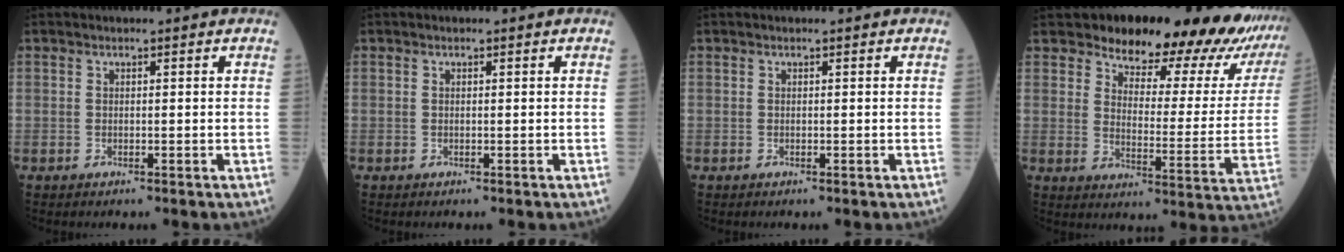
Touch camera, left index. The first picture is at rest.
{"total": 0.0}
{"total": 0.6, "force": [0.5, 0.0, 0.1], "torque": [-0.005, 0.009, 0.009]}
{"total": 24.0, "force": [21.8, 3.9, 9.1], "torque": [-0.113, -0.093, 0.252]}